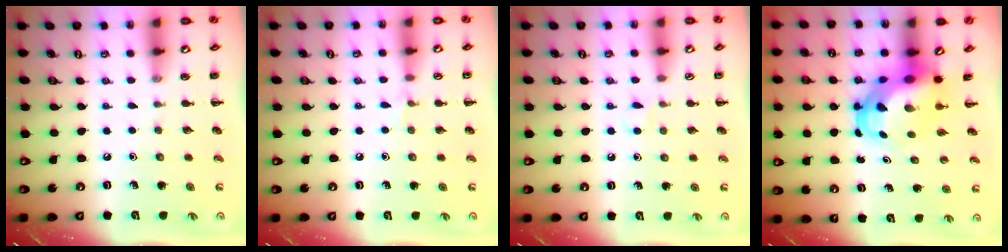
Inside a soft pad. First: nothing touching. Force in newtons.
{"total": 3.4, "press": 3.1, "slide": 1.3}
{"total": 3.3, "press": 3.1, "slide": 1.1}
{"total": 7.2, "press": 7.1, "slide": 1.0}